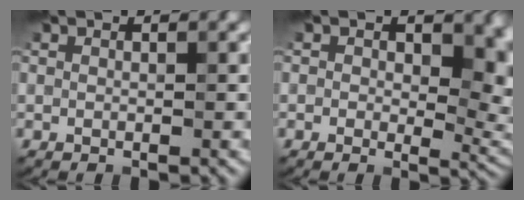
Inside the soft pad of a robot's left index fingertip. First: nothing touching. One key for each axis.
{"total": 7.8, "fx": 0.7, "fy": 4.7, "fz": 6.1, "tx": -0.062, "ty": -0.003, "tz": 0.013}